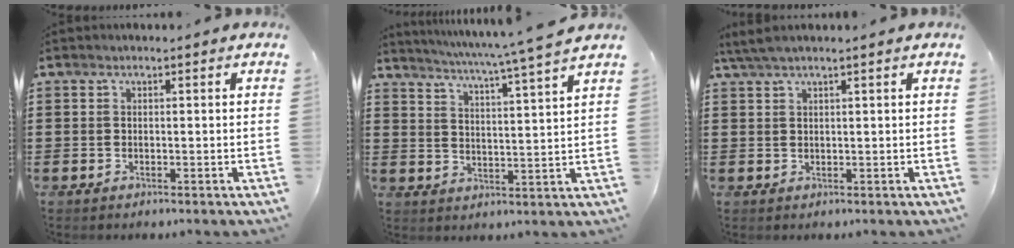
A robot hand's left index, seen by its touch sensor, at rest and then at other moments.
{"total": 4.8, "force": [3.9, -1.6, 2.2], "torque": [-0.060, -0.038, 0.058]}
{"total": 2.5, "force": [1.8, 0.0, 1.7], "torque": [-0.035, 0.001, 0.034]}